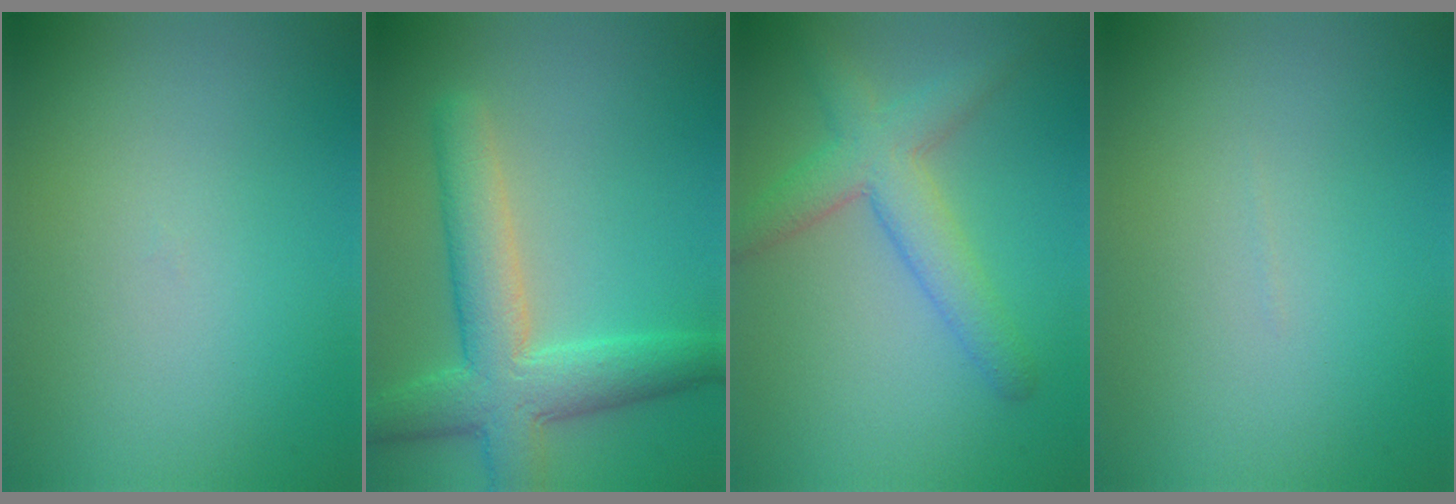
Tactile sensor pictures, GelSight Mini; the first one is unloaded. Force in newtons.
{"total": 6.5, "press": 6.5, "slide": 0.3}
{"total": 4.5, "press": 4.5, "slide": 0.2}
{"total": 0.0}